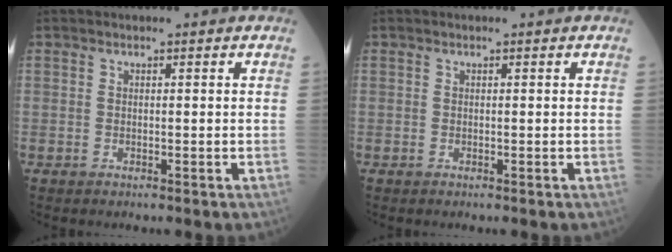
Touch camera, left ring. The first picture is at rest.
{"total": 0.0}